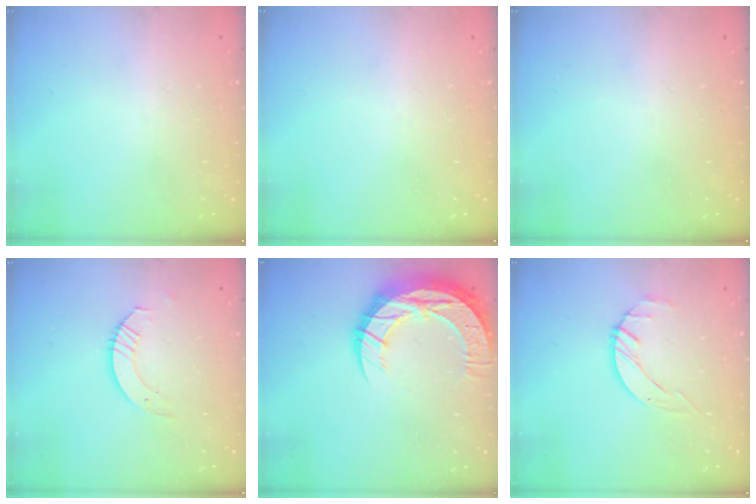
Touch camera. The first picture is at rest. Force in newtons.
{"total": 0.0}
{"total": 0.0}
{"total": 3.2, "press": 3.2, "slide": 0.3}
{"total": 15.8, "press": 15.7, "slide": 1.1}
{"total": 2.1, "press": 2.0, "slide": 0.3}